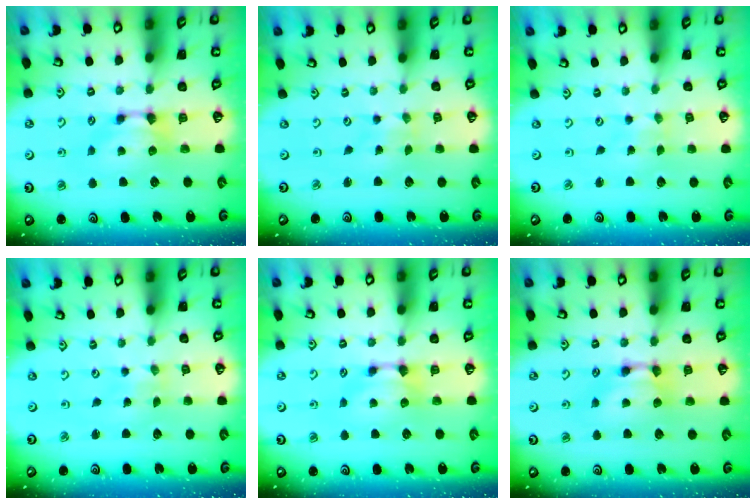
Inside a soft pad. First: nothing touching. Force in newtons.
{"total": 5.1, "press": 5.1, "slide": 0.4}
{"total": 4.9, "press": 4.9, "slide": 0.2}
{"total": 5.4, "press": 5.4, "slide": 0.3}
{"total": 0.0}
{"total": 1.8, "press": 1.8, "slide": 0.2}